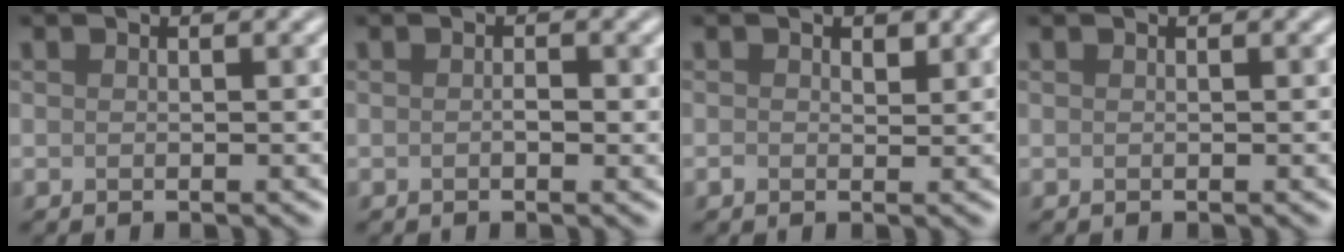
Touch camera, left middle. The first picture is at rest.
{"total": 0.8, "force": [-0.4, 0.2, 0.6], "torque": [-0.013, -0.001, -0.002]}
{"total": 0.6, "force": [0.1, 0.5, 0.2], "torque": [-0.007, 0.001, 0.008]}
{"total": 0.0}